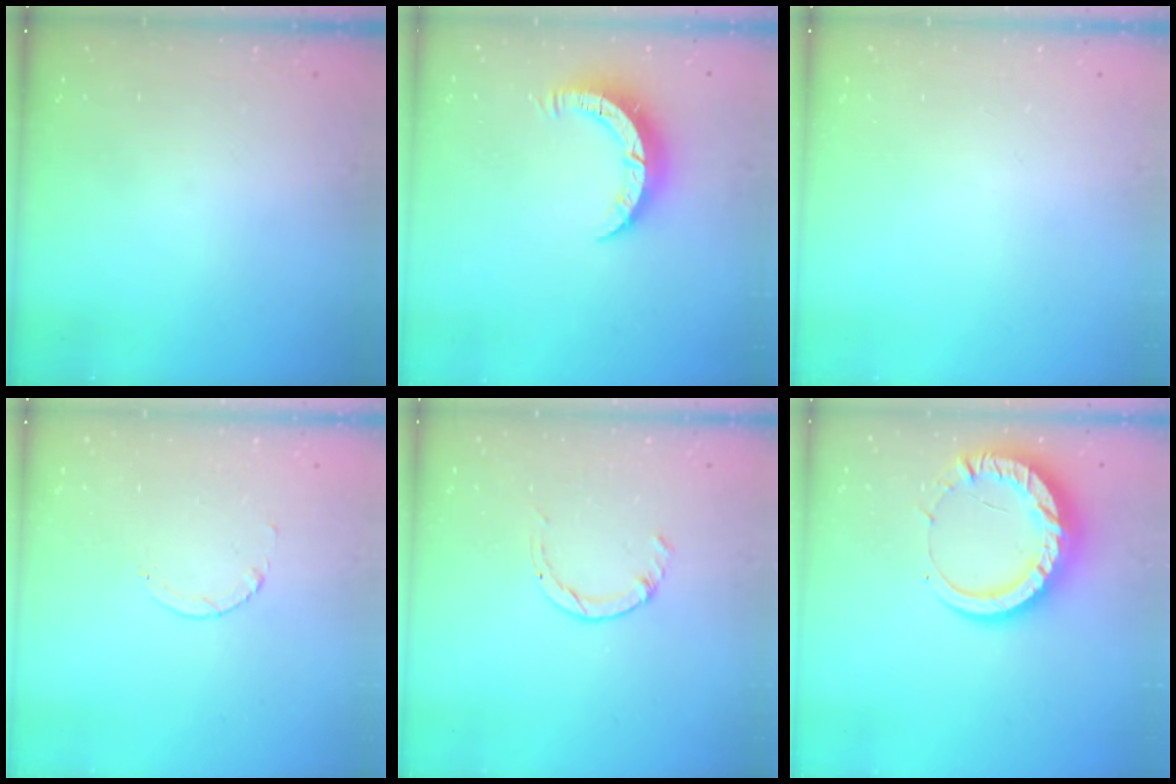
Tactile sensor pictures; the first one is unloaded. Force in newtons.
{"total": 8.2, "press": 8.2, "slide": 0.2}
{"total": 0.0}
{"total": 2.3, "press": 2.3, "slide": 0.3}
{"total": 1.4, "press": 1.4, "slide": 0.2}
{"total": 14.4, "press": 14.4, "slide": 1.3}